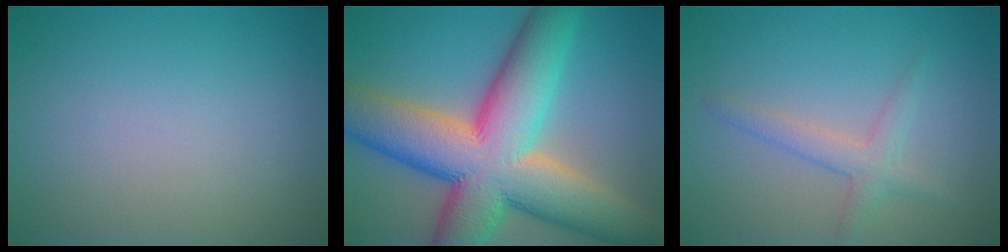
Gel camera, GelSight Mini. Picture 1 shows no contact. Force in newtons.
{"total": 15.2, "press": 15.2, "slide": 0.8}
{"total": 2.3, "press": 2.3, "slide": 0.1}